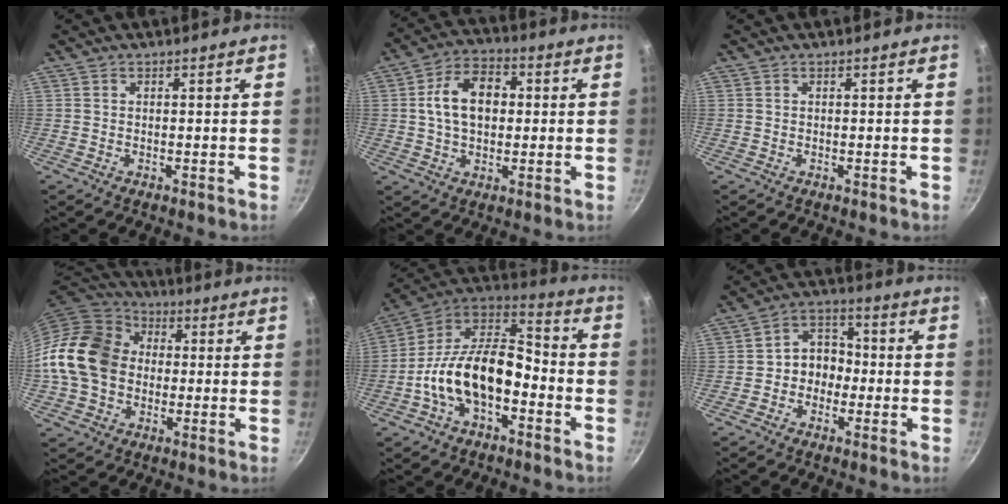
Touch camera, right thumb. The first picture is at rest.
{"total": 11.2, "force": [1.3, 7.6, 8.2], "torque": [-0.111, 0.020, 0.010]}
{"total": 0.0}
{"total": 17.4, "force": [0.1, 14.0, 10.4], "torque": [-0.179, 0.034, -0.009]}
{"total": 18.6, "force": [-5.6, 10.7, 14.1], "torque": [-0.228, 0.067, -0.118]}
{"total": 7.1, "force": [-1.5, 5.9, 3.7], "torque": [-0.010, 0.032, -0.037]}